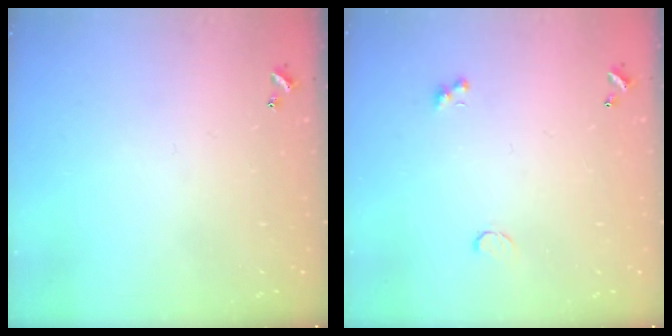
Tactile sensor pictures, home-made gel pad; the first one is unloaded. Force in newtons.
{"total": 0.6, "press": 0.4, "slide": 0.4}